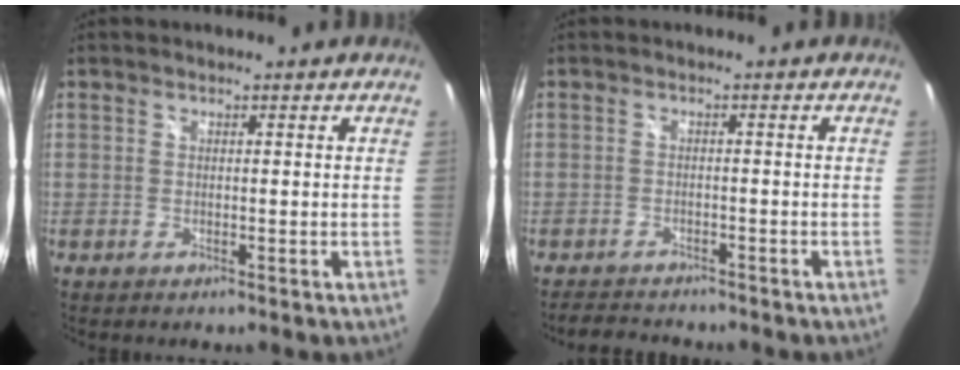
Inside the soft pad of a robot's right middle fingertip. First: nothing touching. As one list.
[{"total": 4.3, "force": [-4.0, 1.2, 0.8], "torque": [-0.028, 0.003, -0.063]}]